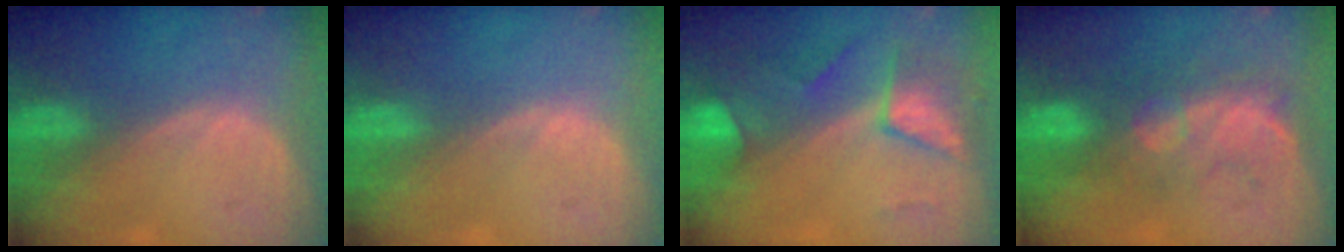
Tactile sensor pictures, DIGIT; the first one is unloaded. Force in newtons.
{"total": 0.0}
{"total": 7.6, "press": 6.7, "slide": 3.5}
{"total": 8.2, "press": 7.6, "slide": 2.9}